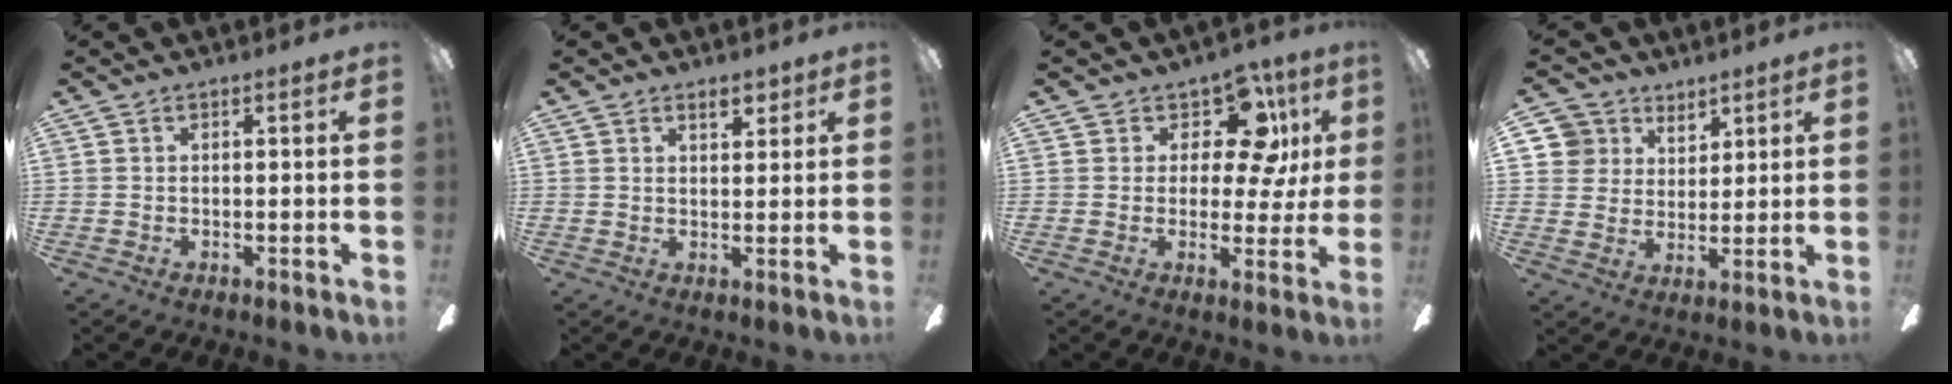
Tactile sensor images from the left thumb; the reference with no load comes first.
{"total": 4.1, "force": [3.0, 1.8, 2.1], "torque": [-0.014, -0.014, 0.048]}
{"total": 11.0, "force": [6.3, 6.1, 6.6], "torque": [-0.115, -0.028, 0.115]}
{"total": 8.0, "force": [5.8, 5.6, 0.2], "torque": [-0.026, -0.029, 0.114]}